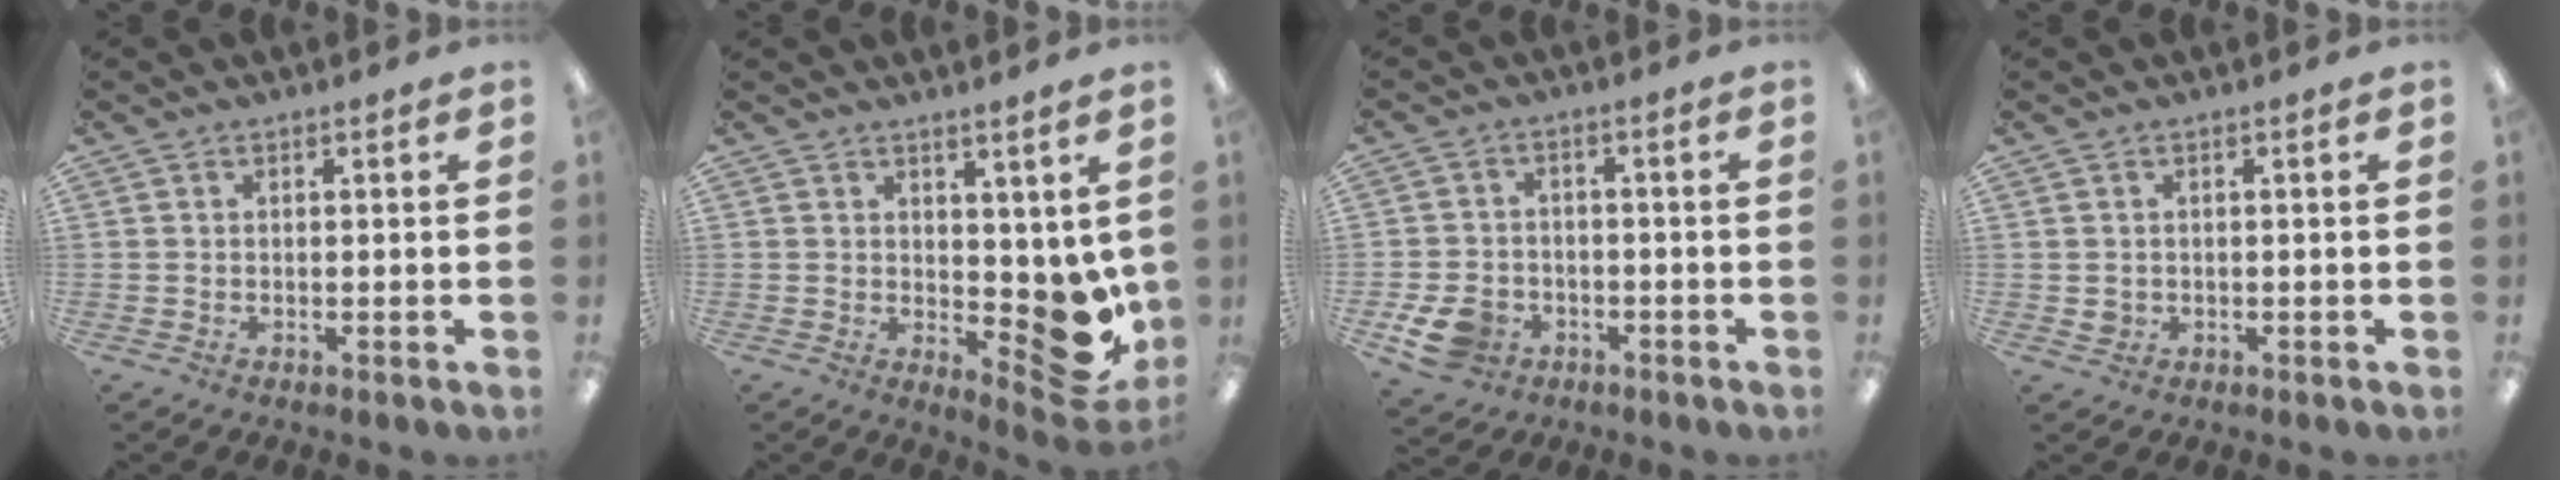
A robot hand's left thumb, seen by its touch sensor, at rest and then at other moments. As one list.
[{"total": 9.4, "force": [0.3, 5.5, 7.6], "torque": [-0.066, -0.029, 0.021]}, {"total": 7.5, "force": [-3.8, 5.5, 3.4], "torque": [-0.080, 0.017, -0.069]}, {"total": 1.2, "force": [0.3, 1.1, 0.3], "torque": [-0.001, -0.003, 0.003]}]